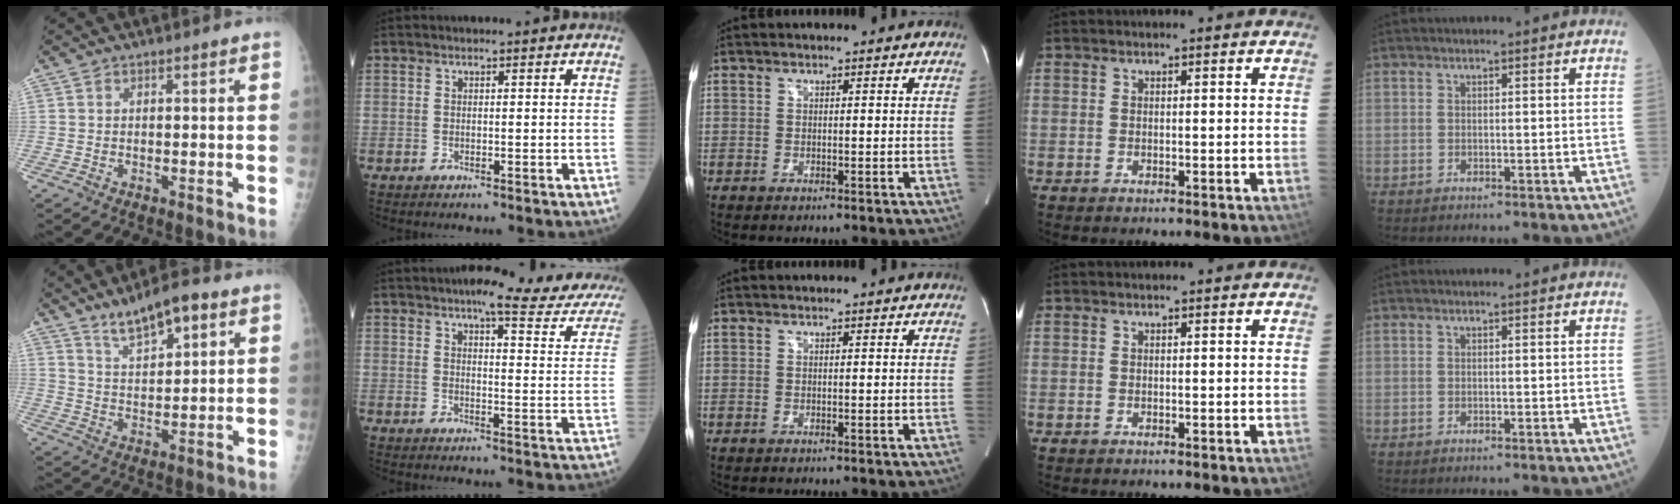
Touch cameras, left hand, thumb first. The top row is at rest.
{"thumb": {"total": 9.1, "force": [5.9, 3.2, 6.2], "torque": [-0.090, -0.026, 0.102]}, "index": {"total": 18.1, "force": [14.9, 3.2, 9.8], "torque": [-0.105, -0.015, 0.156]}}